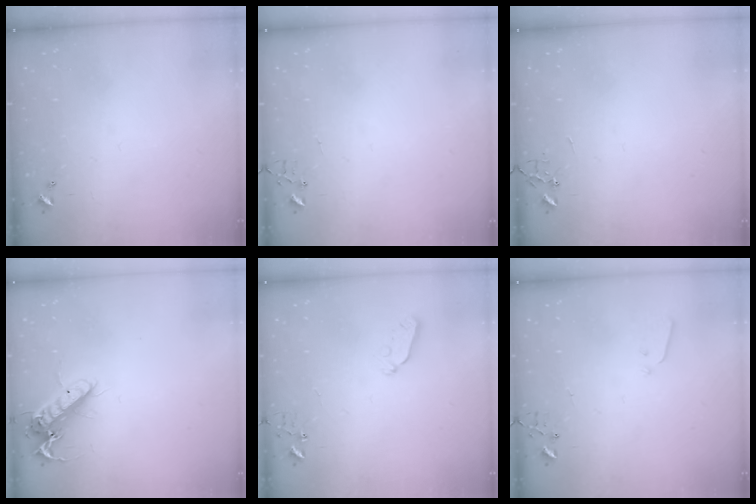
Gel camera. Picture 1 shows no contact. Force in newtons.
{"total": 5.0, "press": 5.0, "slide": 0.4}
{"total": 0.0}
{"total": 14.3, "press": 14.2, "slide": 1.9}
{"total": 3.9, "press": 3.8, "slide": 0.6}
{"total": 2.2, "press": 2.1, "slide": 0.3}